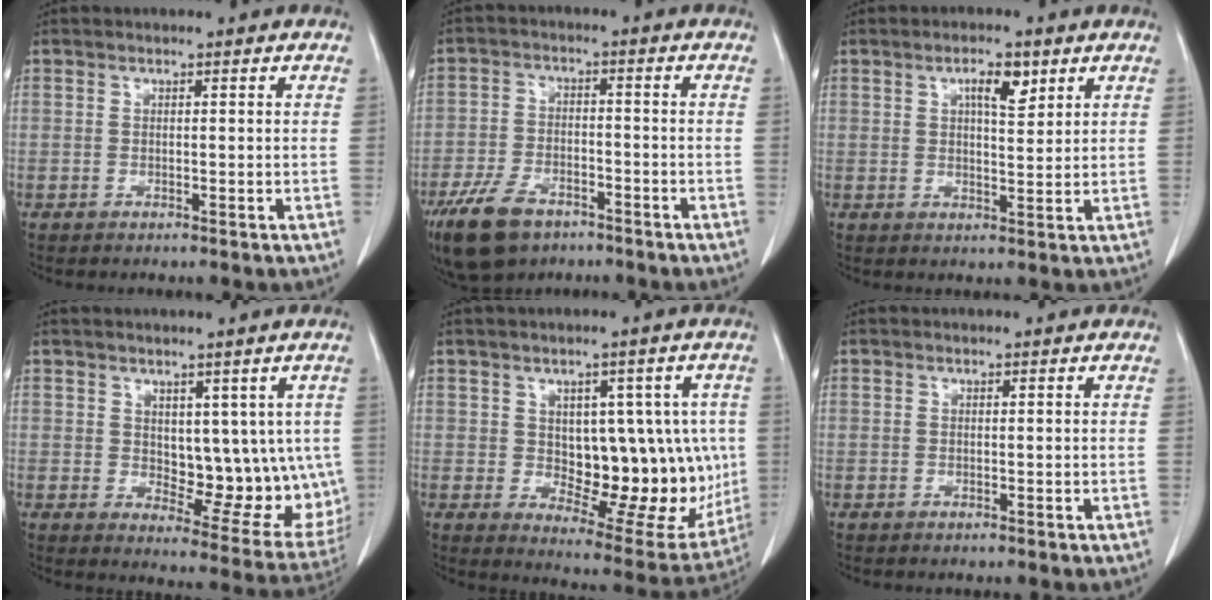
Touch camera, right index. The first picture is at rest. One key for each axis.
{"total": 10.1, "fx": -6.6, "fy": 5.3, "fz": 5.5, "tx": -0.110, "ty": -0.008, "tz": -0.111}
{"total": 4.6, "fx": 2.3, "fy": 1.4, "fz": 3.7, "tx": -0.061, "ty": 0.001, "tz": 0.038}
{"total": 12.6, "fx": 1.6, "fy": 6.7, "fz": 10.5, "tx": -0.122, "ty": -0.007, "tz": 0.038}
{"total": 15.9, "fx": 0.2, "fy": 8.2, "fz": 13.7, "tx": -0.167, "ty": 0.007, "tz": 0.029}
{"total": 0.0}